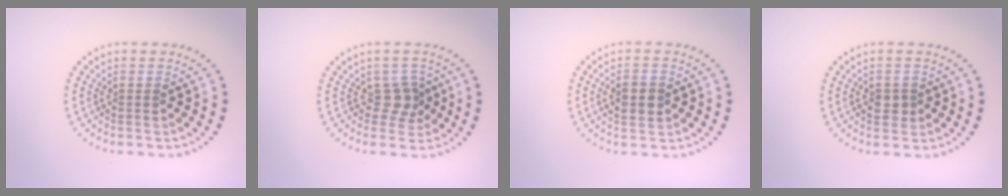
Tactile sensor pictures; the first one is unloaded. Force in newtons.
{"total": 2.0, "press": 1.6, "slide": 1.2}
{"total": 2.6, "press": 2.6, "slide": 0.1}
{"total": 1.8, "press": 1.8, "slide": 0.4}